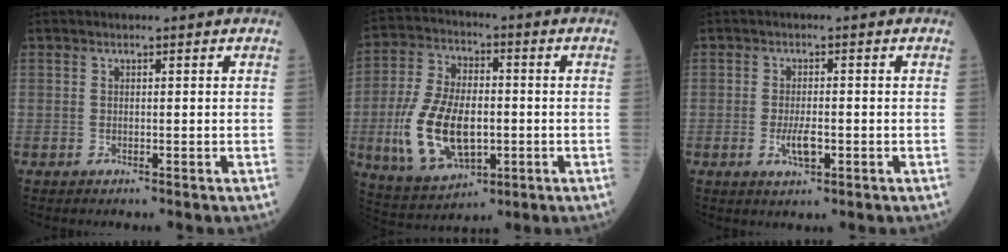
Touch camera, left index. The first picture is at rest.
{"total": 14.4, "force": [-2.6, 7.7, 11.9], "torque": [-0.256, 0.002, -0.037]}
{"total": 3.1, "force": [-0.9, 0.8, 2.9], "torque": [-0.057, -0.003, -0.013]}